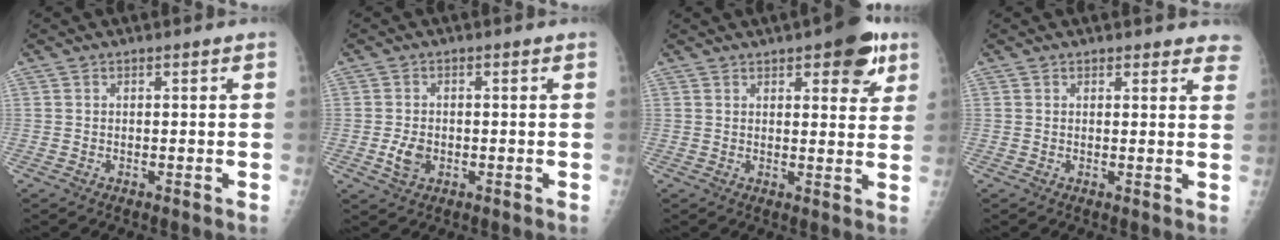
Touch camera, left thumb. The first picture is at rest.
{"total": 3.7, "force": [-0.8, 2.6, 2.5], "torque": [-0.043, 0.000, -0.013]}
{"total": 9.3, "force": [5.1, 3.6, 6.9], "torque": [-0.060, -0.017, 0.060]}
{"total": 5.1, "force": [4.6, 1.8, 1.1], "torque": [0.029, -0.018, 0.033]}